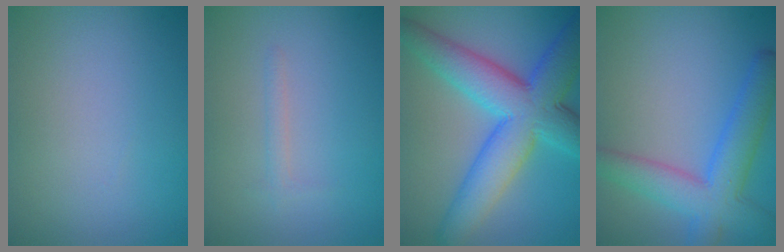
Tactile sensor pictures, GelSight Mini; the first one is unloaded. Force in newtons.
{"total": 0.9, "press": 0.9, "slide": 0.0}
{"total": 10.1, "press": 10.1, "slide": 0.4}
{"total": 6.4, "press": 6.4, "slide": 0.3}